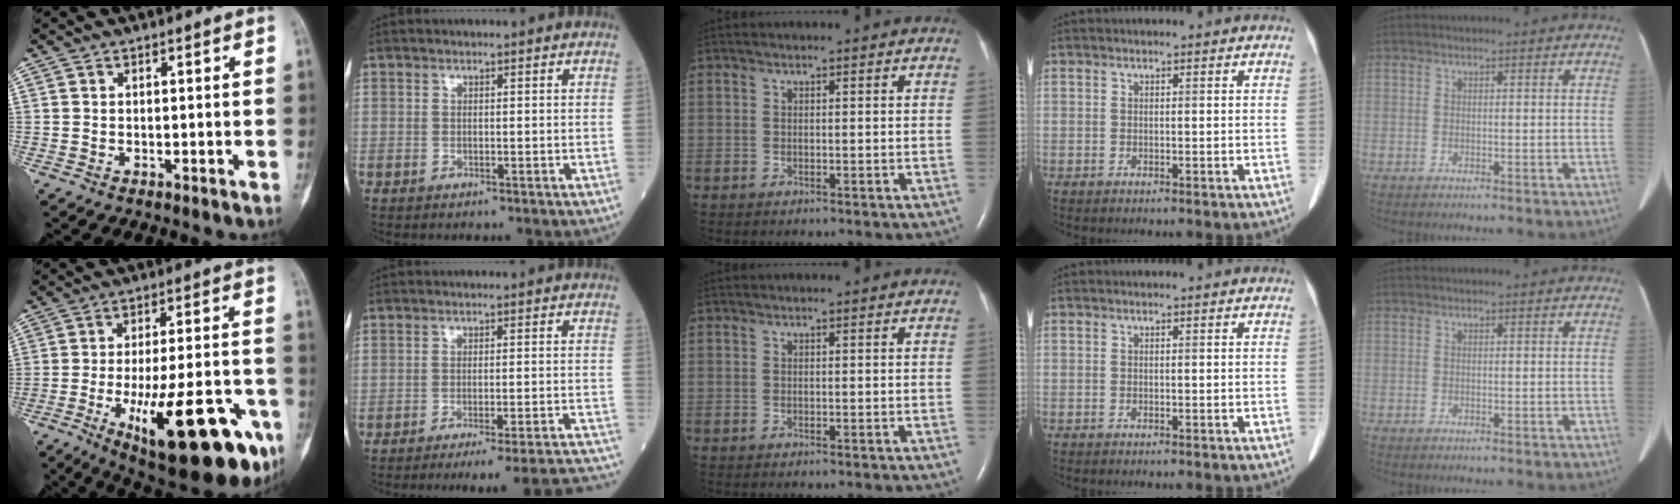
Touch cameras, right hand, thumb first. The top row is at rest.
{"thumb": {"total": 26.1, "force": [-10.6, 8.3, 22.4], "torque": [-0.276, 0.026, -0.139]}, "index": {"total": 18.6, "force": [-17.8, -1.1, 5.4], "torque": [-0.019, -0.008, -0.218]}}